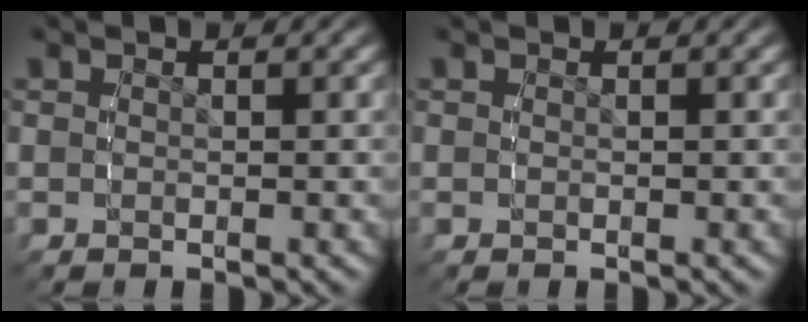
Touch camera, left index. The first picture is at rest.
{"total": 0.0}